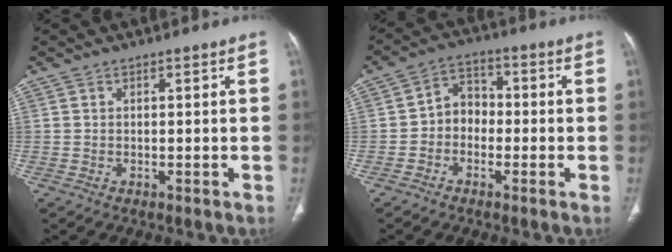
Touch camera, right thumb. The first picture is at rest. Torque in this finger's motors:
{"motor_torque": [0.09, 0.07, 0.51, -0.36, 0.03]}